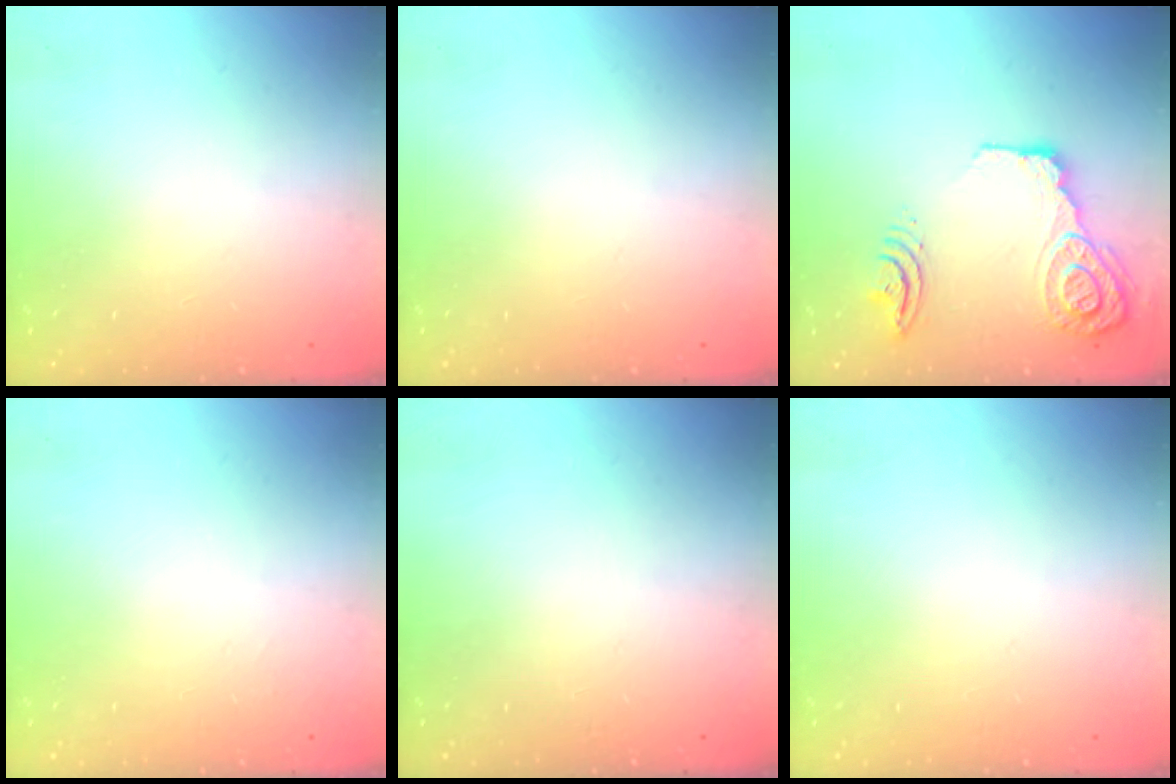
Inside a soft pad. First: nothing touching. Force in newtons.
{"total": 0.0}
{"total": 17.7, "press": 17.1, "slide": 4.4}
{"total": 5.0, "press": 5.0, "slide": 0.5}
{"total": 0.0}
{"total": 0.0}